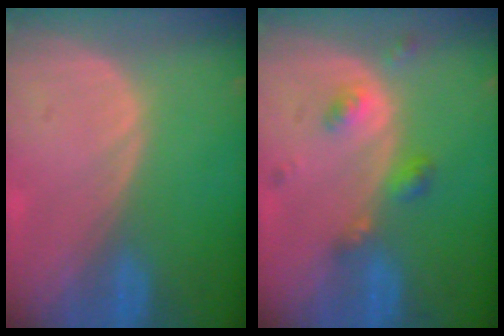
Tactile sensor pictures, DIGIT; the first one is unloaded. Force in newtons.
{"total": 4.6, "press": 4.1, "slide": 2.1}